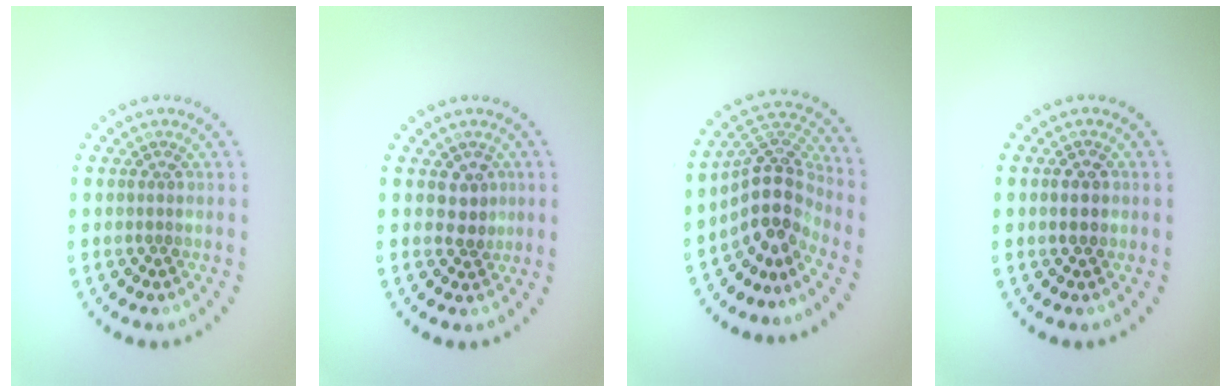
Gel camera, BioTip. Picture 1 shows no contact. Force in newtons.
{"total": 1.8, "press": 1.6, "slide": 0.9}
{"total": 4.8, "press": 3.6, "slide": 3.2}
{"total": 2.1, "press": 2.0, "slide": 0.2}